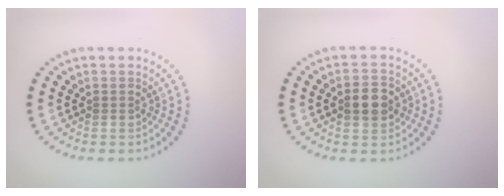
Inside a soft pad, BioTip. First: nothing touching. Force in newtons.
{"total": 3.1, "press": 3.1, "slide": 0.1}